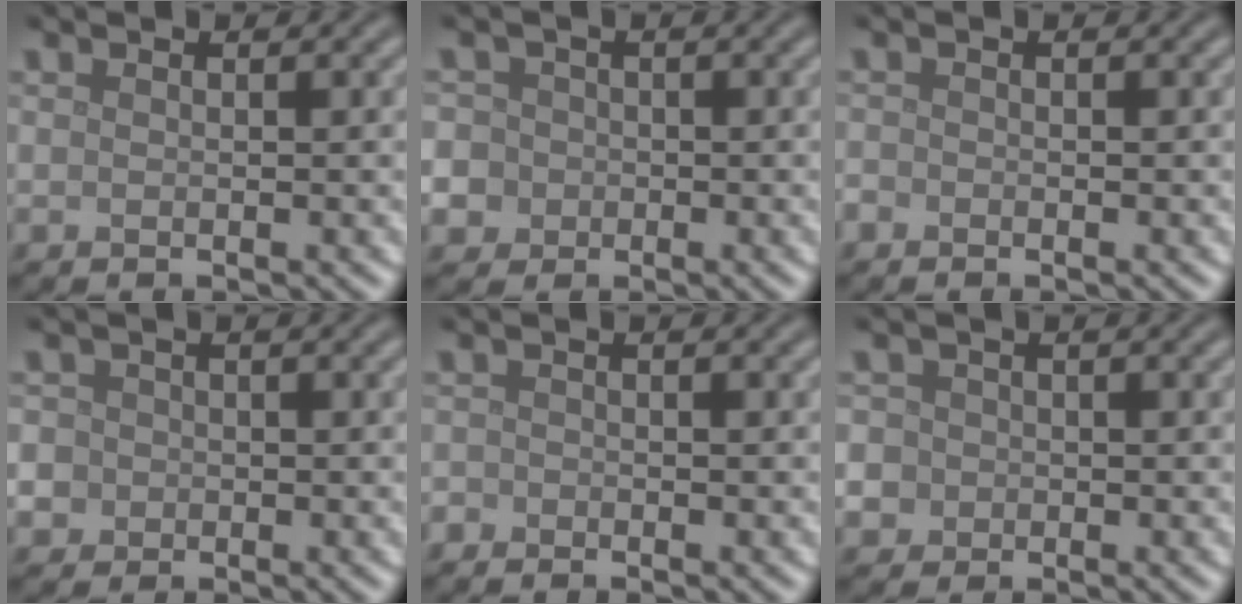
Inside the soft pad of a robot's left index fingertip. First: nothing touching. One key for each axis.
{"total": 8.2, "fx": -1.9, "fy": 7.6, "fz": 2.4, "tx": -0.055, "ty": 0.004, "tz": -0.074}
{"total": 0.6, "fx": -0.5, "fy": 0.4, "fz": 0.1, "tx": 0.002, "ty": -0.002, "tz": -0.010}
{"total": 5.3, "fx": -0.8, "fy": 4.9, "fz": 1.8, "tx": -0.039, "ty": 0.013, "tz": -0.048}
{"total": 0.7, "fx": -0.6, "fy": 0.4, "fz": 0.0, "tx": 0.003, "ty": -0.002, "tz": -0.014}
{"total": 6.0, "fx": -0.7, "fy": 5.6, "fz": 2.0, "tx": -0.046, "ty": 0.015, "tz": -0.045}